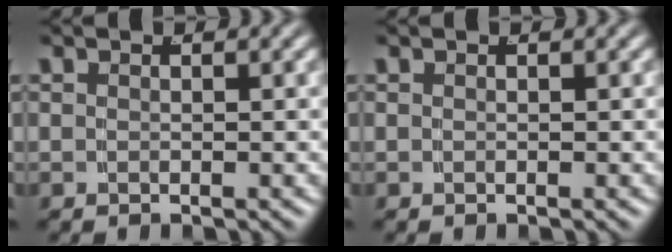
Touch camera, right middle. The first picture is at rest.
{"total": 0.0}